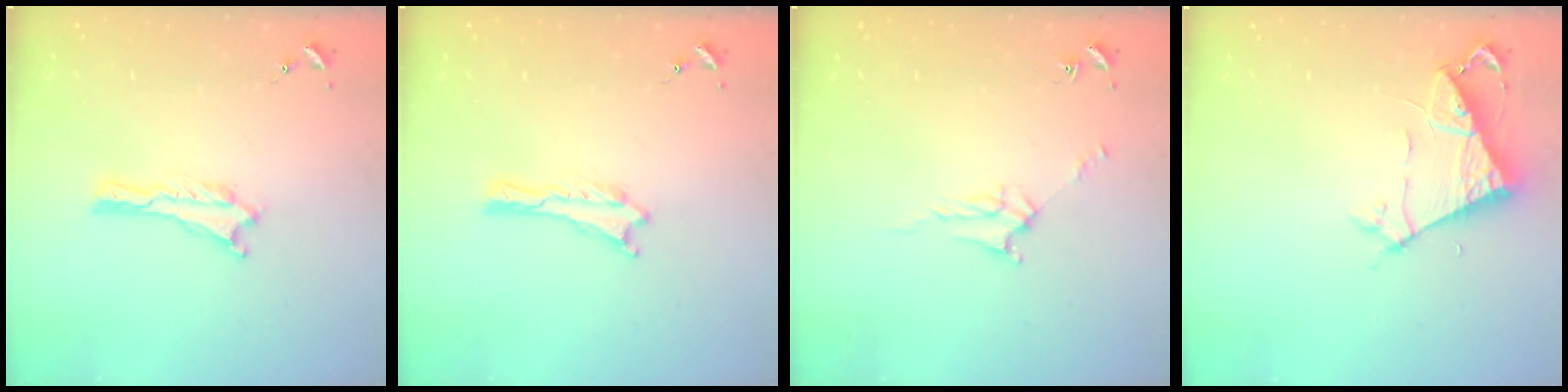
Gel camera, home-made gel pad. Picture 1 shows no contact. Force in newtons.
{"total": 0.0}
{"total": 3.5, "press": 3.5, "slide": 0.3}
{"total": 6.6, "press": 6.5, "slide": 0.7}